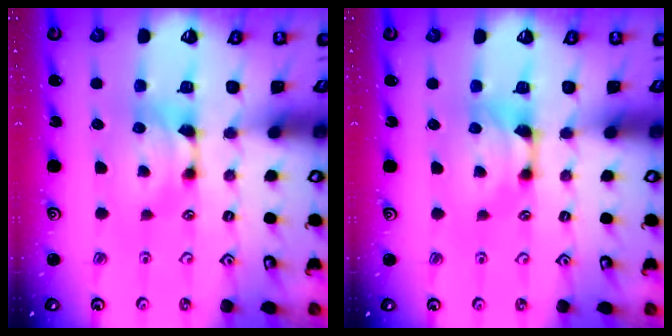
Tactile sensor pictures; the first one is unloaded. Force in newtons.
{"total": 0.6, "press": 0.4, "slide": 0.5}